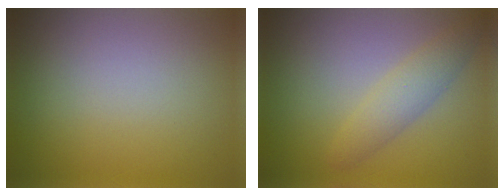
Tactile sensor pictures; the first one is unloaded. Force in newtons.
{"total": 2.7, "press": 2.7, "slide": 0.1}